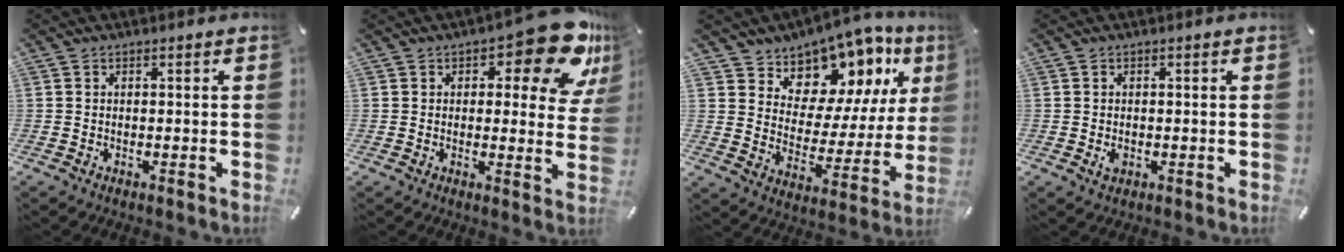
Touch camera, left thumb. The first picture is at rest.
{"total": 13.9, "force": [8.3, 5.5, 9.8], "torque": [-0.114, -0.058, 0.136]}
{"total": 10.9, "force": [8.6, 6.7, 0.7], "torque": [-0.013, -0.105, 0.154]}
{"total": 1.7, "force": [-0.2, 1.3, 1.1], "torque": [-0.011, -0.002, -0.005]}